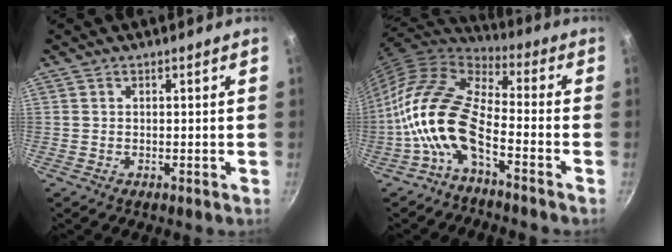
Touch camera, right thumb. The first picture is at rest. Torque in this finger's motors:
{"motor_torque": [0.75, 0.63, 2.21, -0.56, 0.79]}